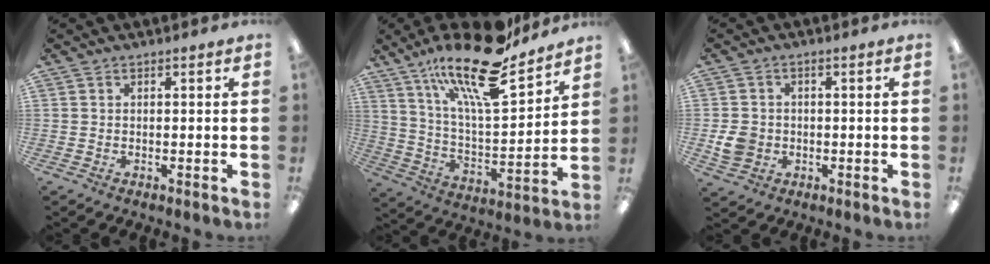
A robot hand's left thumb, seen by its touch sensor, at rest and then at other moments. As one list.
[{"total": 22.7, "force": [17.1, 6.3, 13.6], "torque": [-0.232, -0.105, 0.286]}, {"total": 5.1, "force": [-1.0, 4.5, 2.3], "torque": [-0.028, 0.002, -0.017]}]